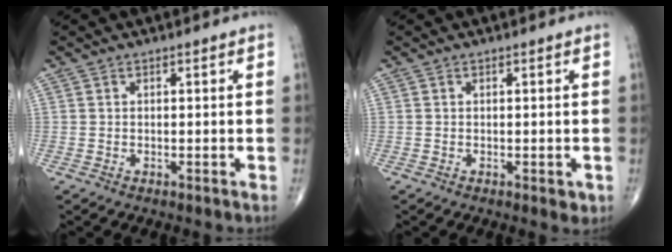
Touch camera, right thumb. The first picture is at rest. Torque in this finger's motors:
{"motor_torque": [0.21, 0.48, -0.07, -0.08, 0.06]}